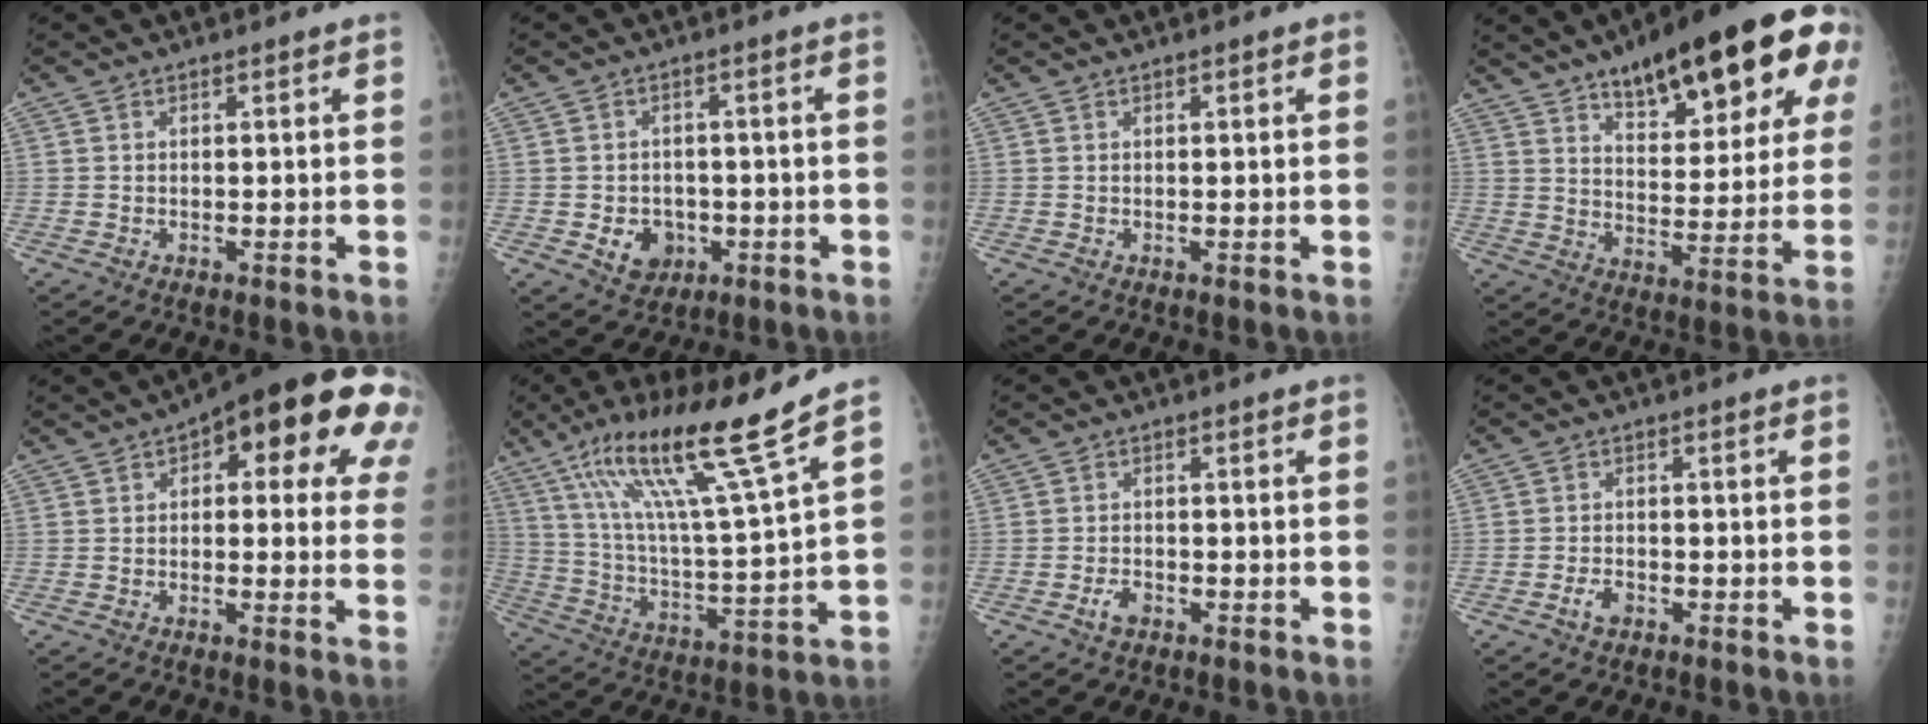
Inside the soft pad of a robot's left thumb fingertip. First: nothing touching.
{"total": 5.9, "force": [-1.7, 4.9, 2.9], "torque": [-0.020, 0.008, -0.017]}
{"total": 0.9, "force": [0.4, 0.2, 0.8], "torque": [-0.014, 0.002, 0.005]}
{"total": 25.6, "force": [13.8, 9.1, 19.5], "torque": [-0.243, -0.023, 0.200]}
{"total": 21.4, "force": [8.3, 8.8, 17.7], "torque": [-0.193, 0.016, 0.096]}
{"total": 18.7, "force": [12.4, -0.4, 13.9], "torque": [-0.233, -0.058, 0.221]}
{"total": 2.3, "force": [-1.3, 1.4, 1.4], "torque": [-0.025, 0.009, -0.022]}
{"total": 2.4, "force": [-1.4, 1.4, 1.4], "torque": [-0.027, 0.010, -0.023]}